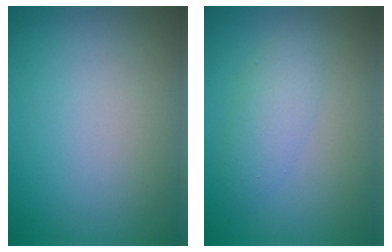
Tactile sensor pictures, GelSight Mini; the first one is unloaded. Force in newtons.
{"total": 2.5, "press": 2.5, "slide": 0.1}